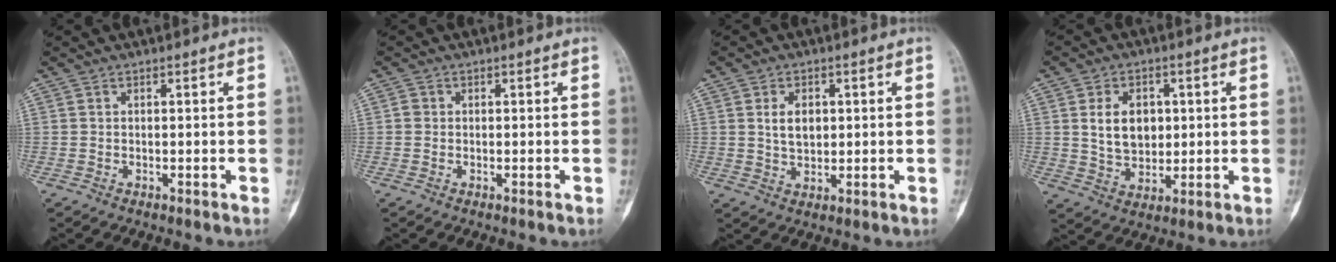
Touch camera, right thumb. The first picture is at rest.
{"total": 1.0, "force": [0.0, 0.9, 0.3], "torque": [-0.002, 0.003, -0.002]}
{"total": 4.9, "force": [1.1, 3.3, 3.5], "torque": [-0.043, -0.005, 0.022]}
{"total": 8.7, "force": [1.7, 6.2, 5.9], "torque": [-0.069, -0.011, 0.036]}